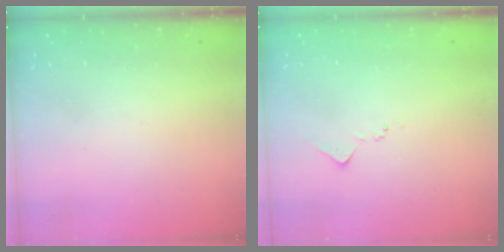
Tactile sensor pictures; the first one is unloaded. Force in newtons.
{"total": 7.1, "press": 7.1, "slide": 0.3}